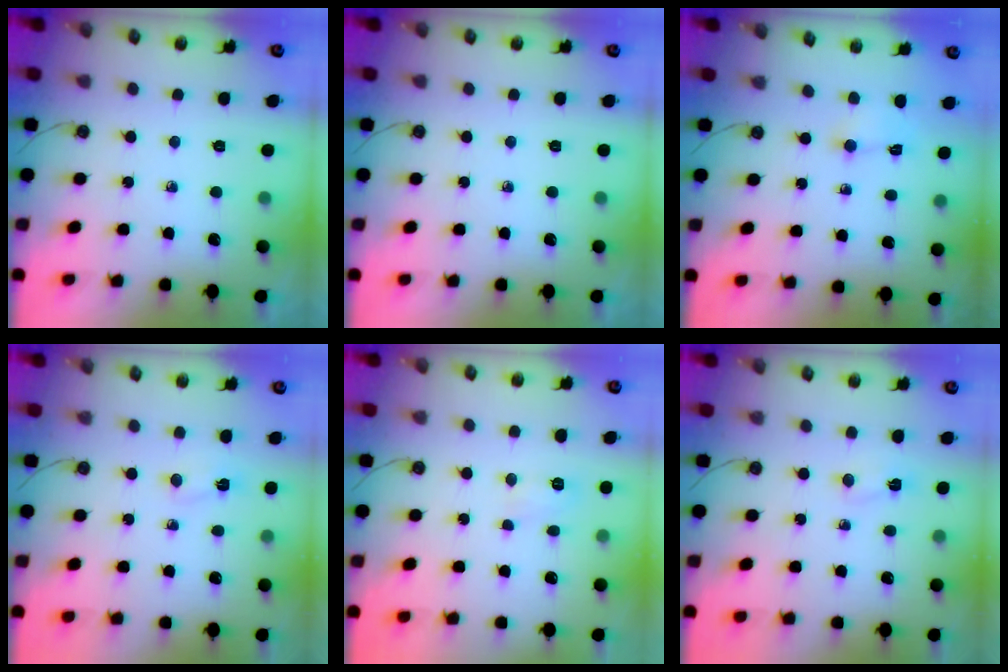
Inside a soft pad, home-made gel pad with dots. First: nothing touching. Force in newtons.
{"total": 0.0}
{"total": 1.6, "press": 1.4, "slide": 0.7}
{"total": 2.1, "press": 2.0, "slide": 0.5}
{"total": 4.2, "press": 4.0, "slide": 1.2}
{"total": 2.1, "press": 2.0, "slide": 0.5}